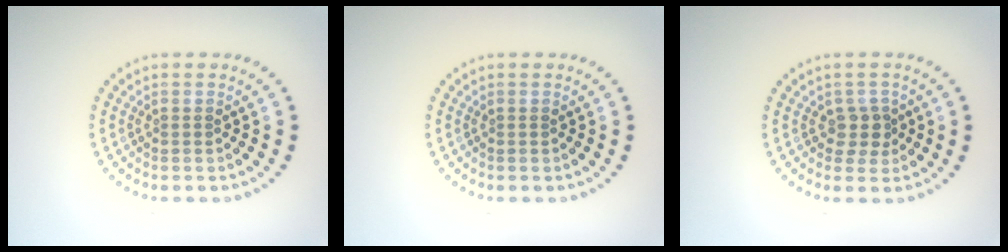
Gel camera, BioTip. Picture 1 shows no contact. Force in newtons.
{"total": 0.0}
{"total": 1.9, "press": 1.6, "slide": 1.2}